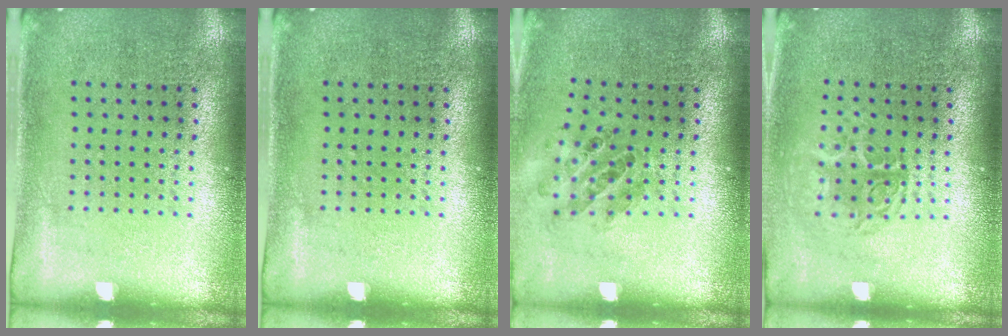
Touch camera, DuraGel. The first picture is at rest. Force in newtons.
{"total": 0.0}
{"total": 0.8, "press": 0.8, "slide": 0.1}
{"total": 1.5, "press": 1.2, "slide": 0.8}